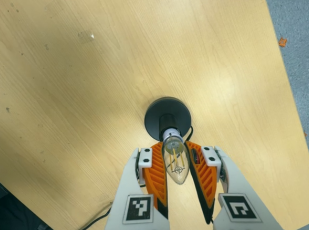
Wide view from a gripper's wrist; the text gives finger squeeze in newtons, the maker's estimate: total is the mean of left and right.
{"total": 14.3, "left": 13.1, "right": 15.5}